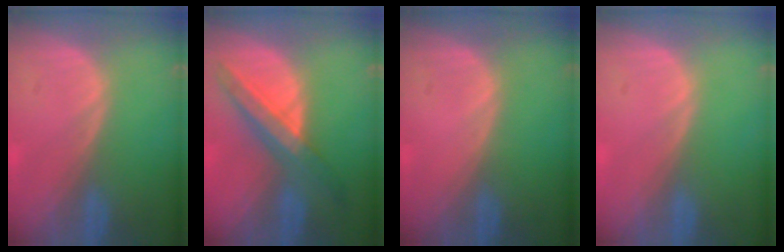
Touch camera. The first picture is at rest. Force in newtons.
{"total": 7.2, "press": 6.8, "slide": 2.4}
{"total": 0.0}
{"total": 0.0}